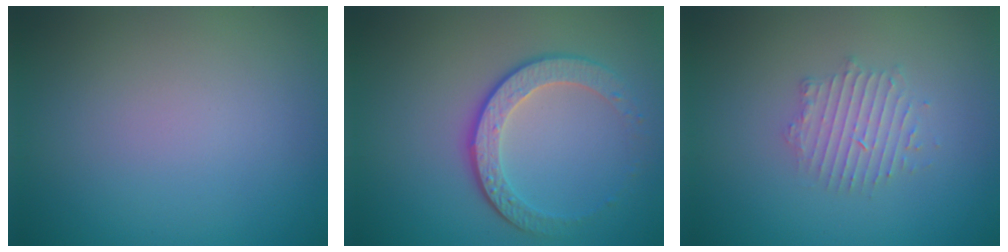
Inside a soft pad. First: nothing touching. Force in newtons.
{"total": 4.0, "press": 3.1, "slide": 2.5}
{"total": 2.4, "press": 2.4, "slide": 0.3}